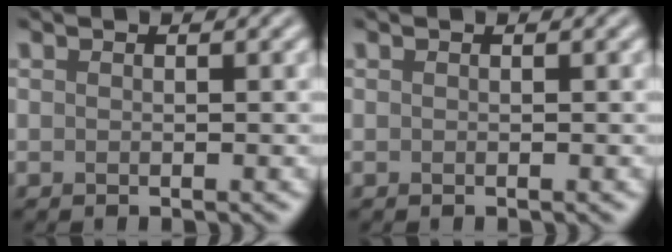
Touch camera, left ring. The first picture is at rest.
{"total": 0.0}